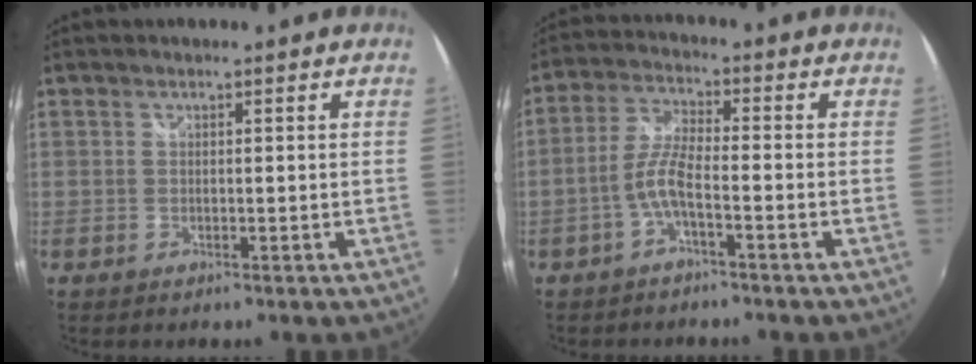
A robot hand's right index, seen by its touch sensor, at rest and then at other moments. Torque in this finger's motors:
{"motor_torque": [0.67, -0.36, 0.32, 0.04]}